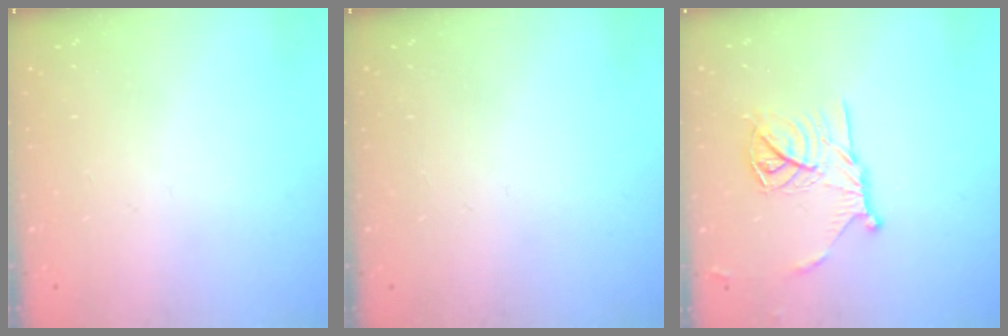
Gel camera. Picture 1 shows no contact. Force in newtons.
{"total": 0.0}
{"total": 14.3, "press": 14.2, "slide": 0.5}